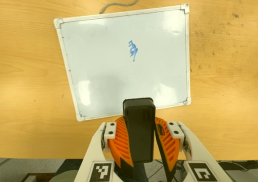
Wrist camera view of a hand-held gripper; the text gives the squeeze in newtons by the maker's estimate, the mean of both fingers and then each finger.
{"total": 10.8, "left": 10.3, "right": 11.3}